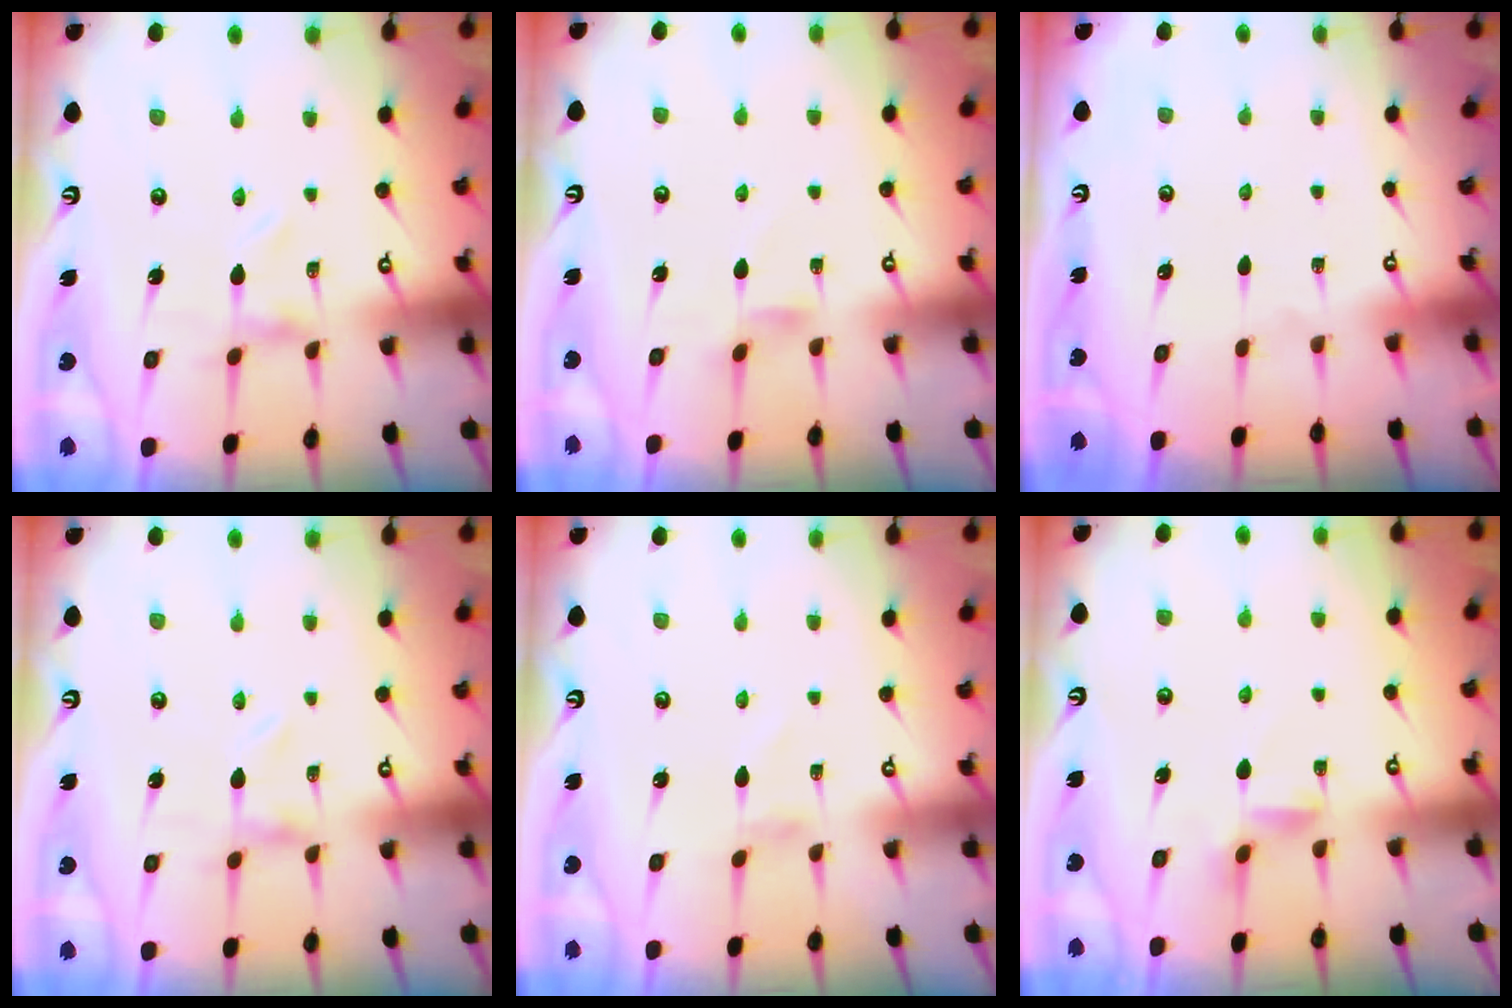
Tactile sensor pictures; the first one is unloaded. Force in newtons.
{"total": 2.4, "press": 2.3, "slide": 0.4}
{"total": 0.0}
{"total": 0.0}
{"total": 1.0, "press": 1.0, "slide": 0.1}
{"total": 2.4, "press": 2.4, "slide": 0.4}